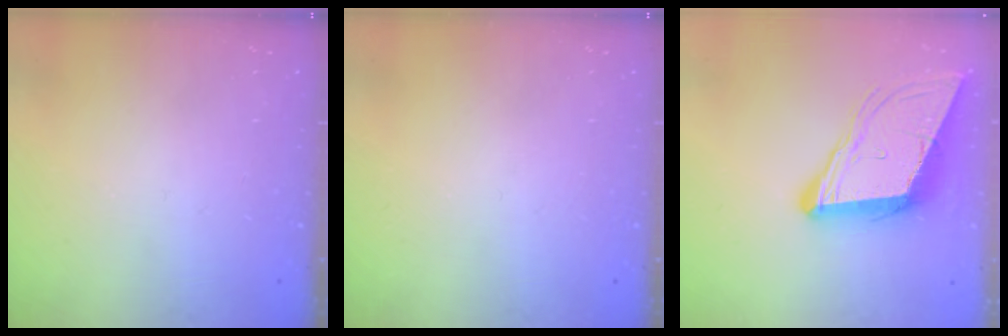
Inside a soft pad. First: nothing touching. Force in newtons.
{"total": 0.0}
{"total": 12.0, "press": 11.5, "slide": 3.7}